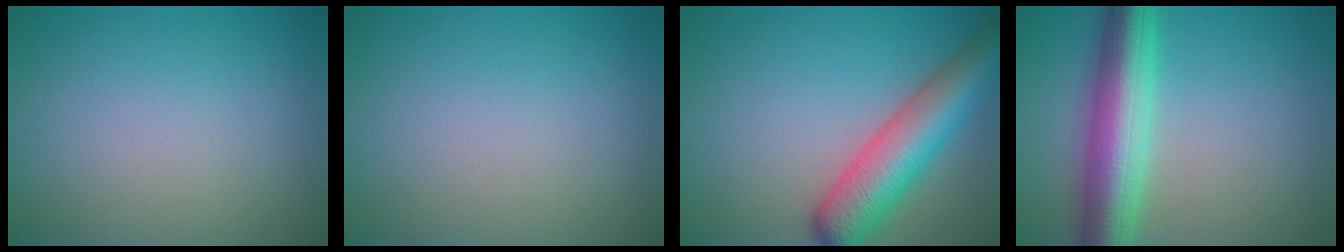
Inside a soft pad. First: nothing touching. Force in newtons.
{"total": 0.0}
{"total": 7.6, "press": 7.6, "slide": 0.3}
{"total": 7.8, "press": 7.8, "slide": 0.3}